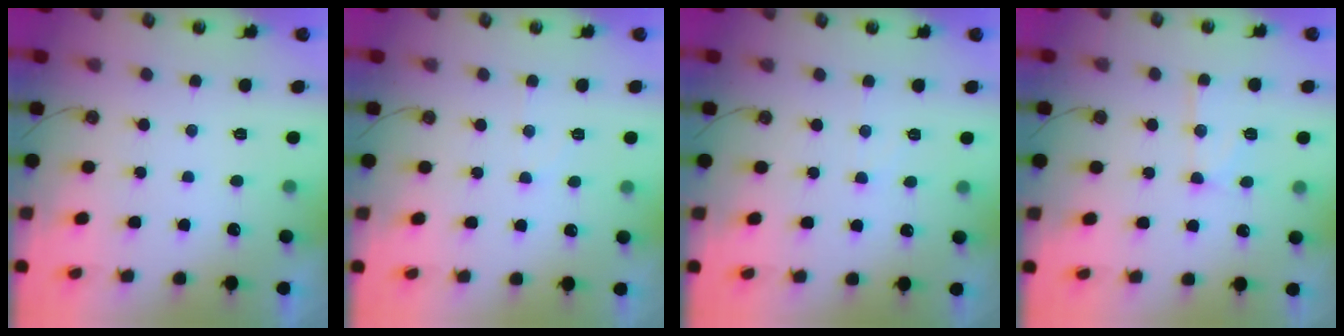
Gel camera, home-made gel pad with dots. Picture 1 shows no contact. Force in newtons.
{"total": 4.1, "press": 4.0, "slide": 0.6}
{"total": 2.7, "press": 2.6, "slide": 0.6}
{"total": 12.8, "press": 12.8, "slide": 1.0}